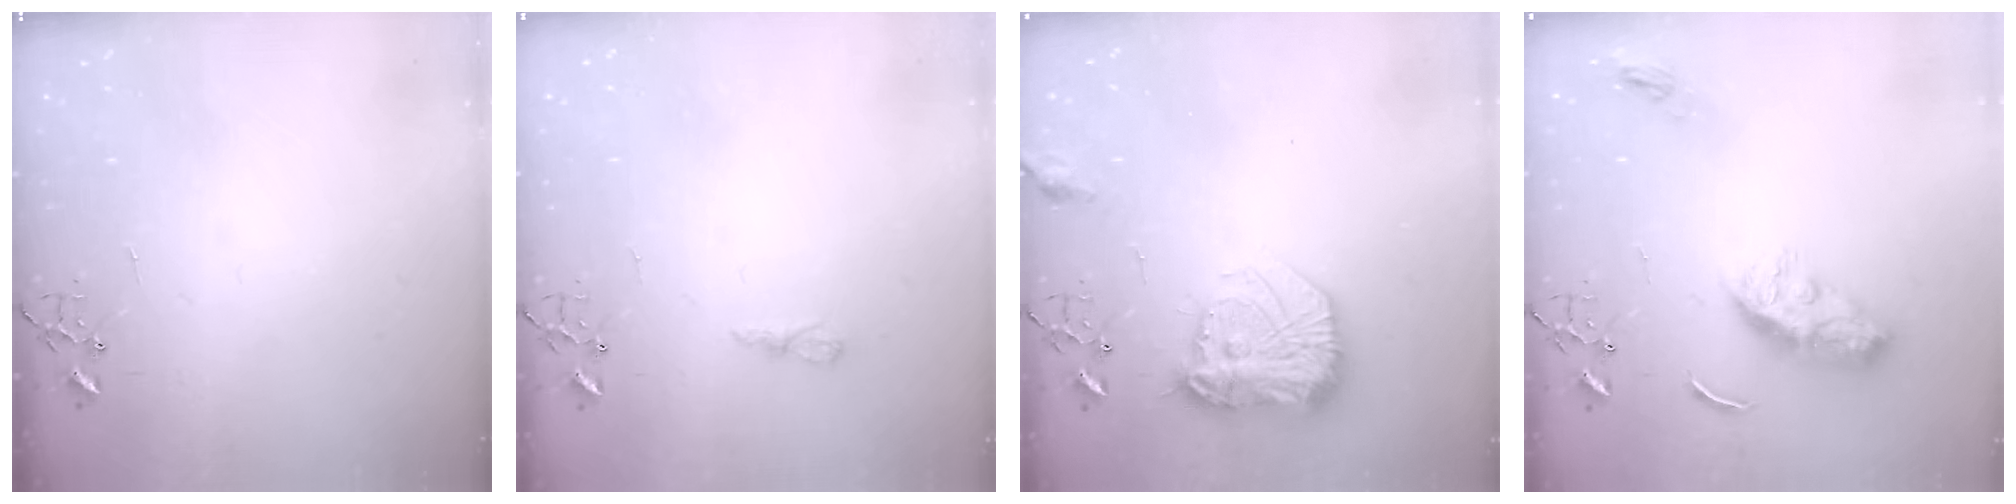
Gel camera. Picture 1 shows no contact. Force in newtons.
{"total": 5.7, "press": 5.7, "slide": 0.3}
{"total": 18.4, "press": 18.3, "slide": 1.4}
{"total": 9.9, "press": 9.9, "slide": 0.1}